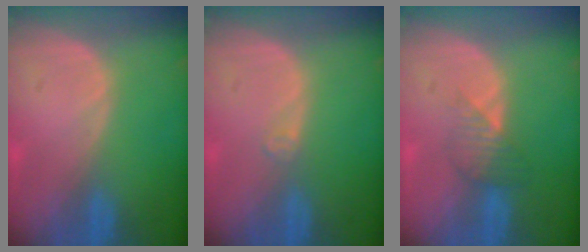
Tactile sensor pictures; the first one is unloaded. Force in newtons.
{"total": 1.1, "press": 0.8, "slide": 0.7}
{"total": 3.5, "press": 3.1, "slide": 1.6}